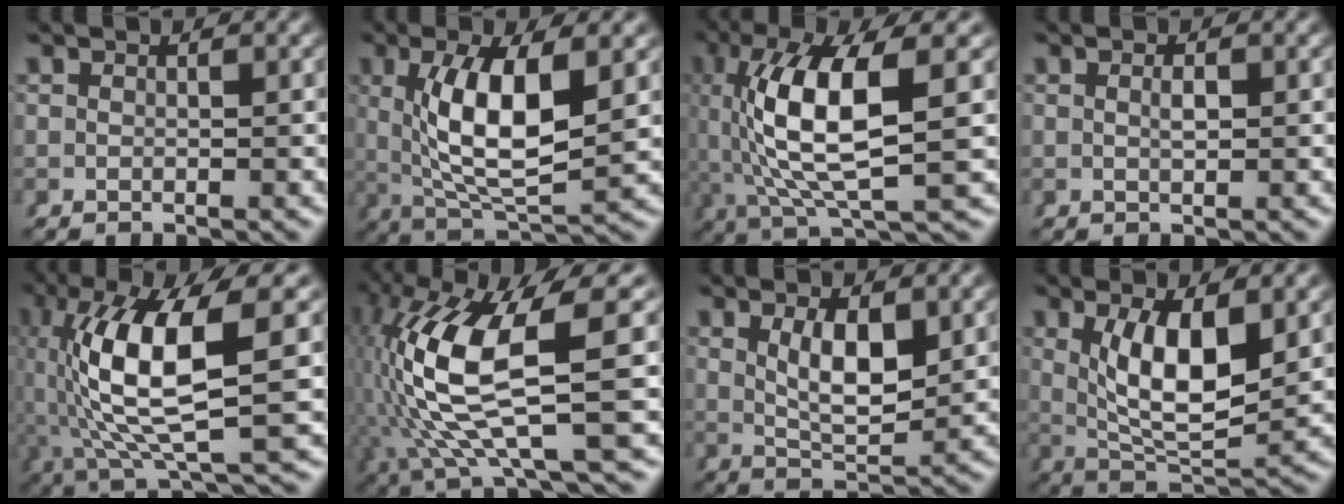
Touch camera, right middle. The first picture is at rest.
{"total": 8.7, "force": [1.2, 3.4, 7.9], "torque": [-0.139, -0.014, 0.038]}
{"total": 10.4, "force": [1.0, 3.8, 9.6], "torque": [-0.184, -0.007, 0.031]}
{"total": 0.9, "force": [0.0, 0.2, 0.8], "torque": [-0.014, -0.006, 0.004]}
{"total": 12.1, "force": [0.7, 4.7, 11.1], "torque": [-0.215, -0.014, 0.029]}
{"total": 13.0, "force": [0.3, 5.8, 11.7], "torque": [-0.239, -0.019, 0.026]}
{"total": 4.4, "force": [1.1, 1.1, 4.0], "torque": [-0.058, -0.015, 0.031]}
{"total": 7.9, "force": [1.7, 3.4, 7.0], "torque": [-0.111, -0.016, 0.044]}